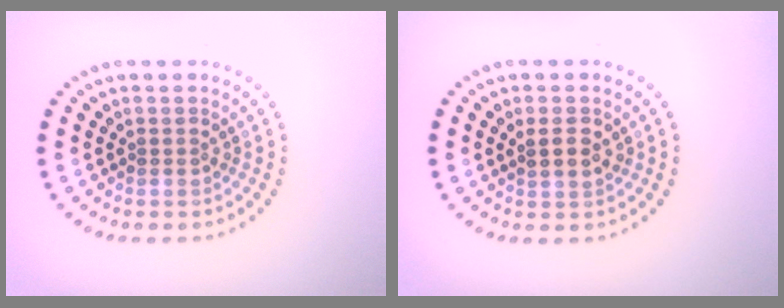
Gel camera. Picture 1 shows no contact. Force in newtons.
{"total": 1.6, "press": 1.5, "slide": 0.5}